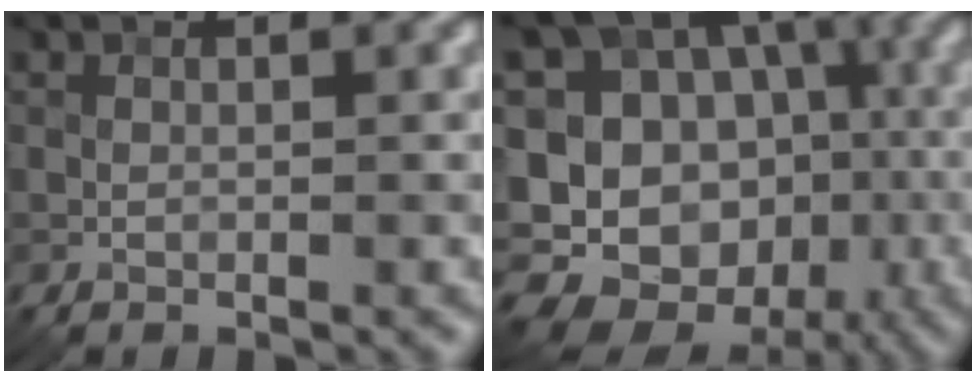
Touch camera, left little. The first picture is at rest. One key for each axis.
{"total": 18.4, "fx": -6.2, "fy": 15.5, "fz": 7.8, "tx": -0.174, "ty": -0.008, "tz": -0.081}